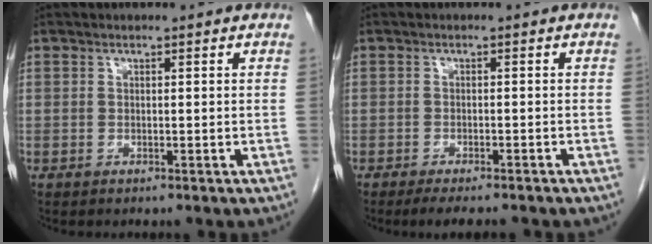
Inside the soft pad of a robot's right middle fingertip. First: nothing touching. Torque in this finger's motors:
{"motor_torque": [0.51, -0.39, 0.06, 0.04]}